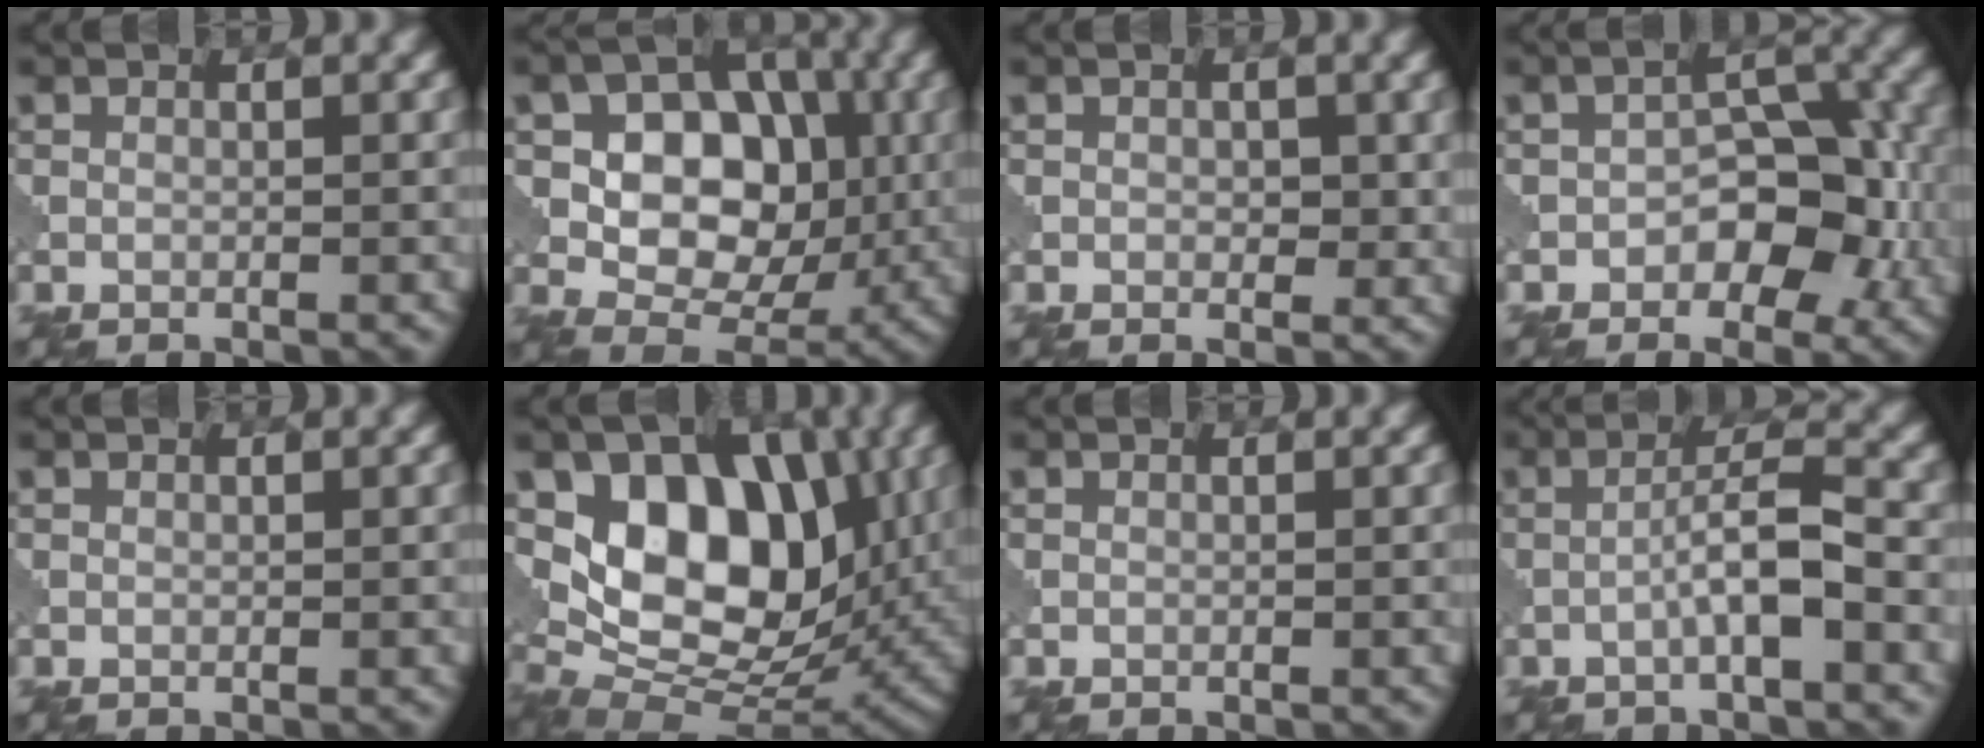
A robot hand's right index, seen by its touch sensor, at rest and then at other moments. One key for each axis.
{"total": 9.5, "fx": 0.8, "fy": 6.8, "fz": 6.6, "tx": -0.103, "ty": -0.001, "tz": 0.006}
{"total": 1.6, "fx": 0.2, "fy": 1.0, "fz": 1.2, "tx": -0.017, "ty": -0.004, "tz": 0.004}
{"total": 5.7, "fx": -1.7, "fy": 3.6, "fz": 4.1, "tx": -0.038, "ty": 0.004, "tz": -0.027}
{"total": 0.0}
{"total": 12.1, "fx": 2.6, "fy": 8.1, "fz": 8.6, "tx": -0.124, "ty": -0.005, "tz": 0.037}
{"total": 0.0}
{"total": 4.2, "fx": -1.3, "fy": 0.5, "fz": 3.9, "tx": -0.065, "ty": 0.016, "tz": -0.030}